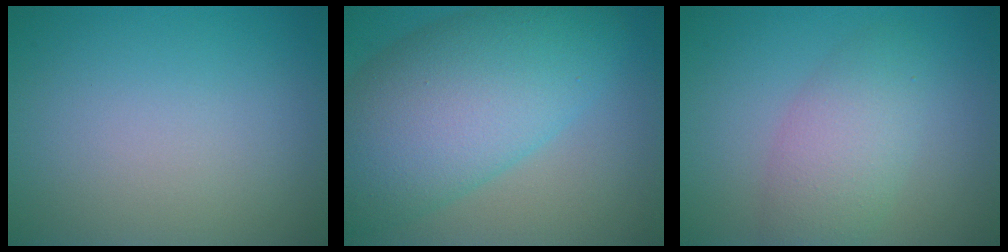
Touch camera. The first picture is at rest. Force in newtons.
{"total": 11.4, "press": 11.4, "slide": 0.3}
{"total": 3.9, "press": 3.9, "slide": 0.1}